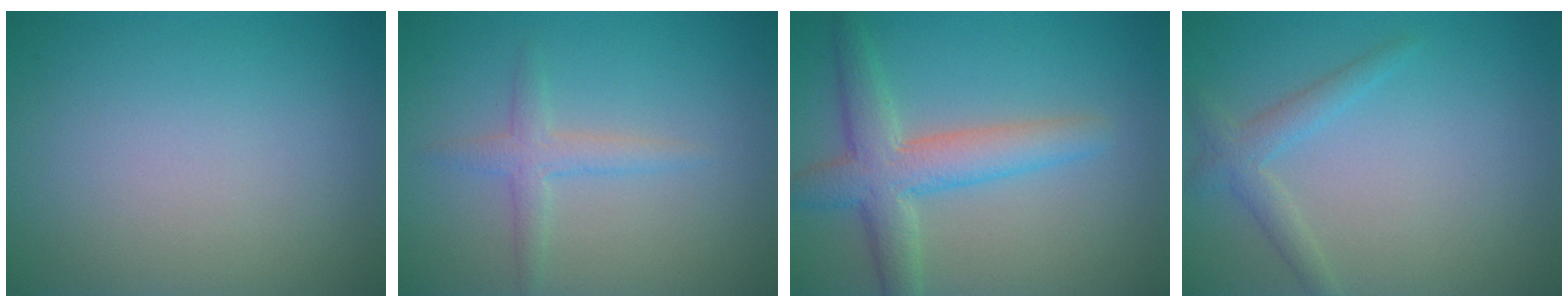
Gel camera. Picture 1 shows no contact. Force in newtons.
{"total": 2.1, "press": 2.1, "slide": 0.1}
{"total": 5.0, "press": 5.0, "slide": 0.3}
{"total": 2.0, "press": 2.0, "slide": 0.2}